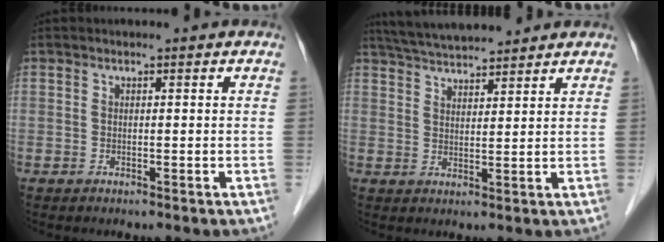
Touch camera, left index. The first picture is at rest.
{"total": 9.2, "force": [8.4, 0.9, 3.5], "torque": [-0.064, 0.026, 0.138]}